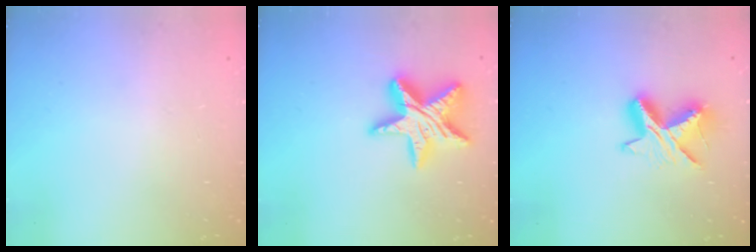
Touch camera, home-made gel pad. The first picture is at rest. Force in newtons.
{"total": 16.4, "press": 16.3, "slide": 1.0}
{"total": 10.4, "press": 10.4, "slide": 0.8}